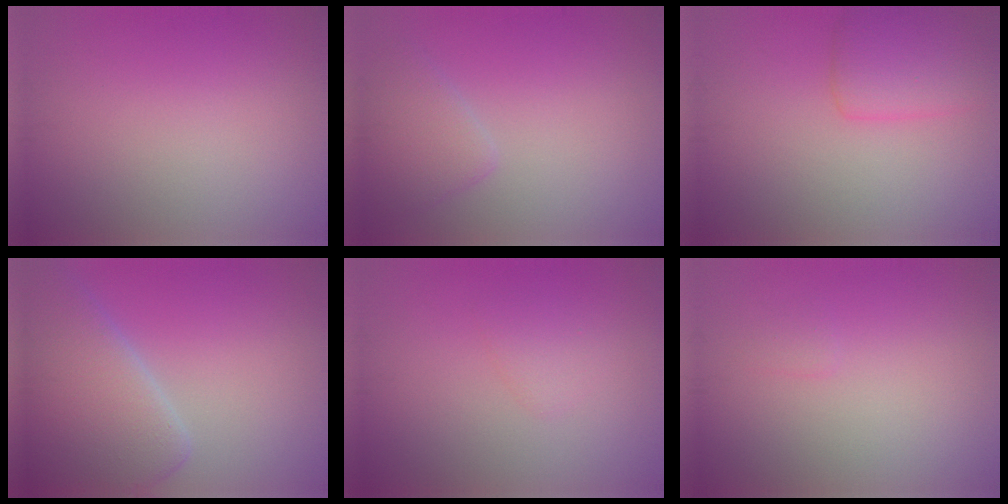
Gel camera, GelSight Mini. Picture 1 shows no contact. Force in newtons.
{"total": 2.4, "press": 2.4, "slide": 0.2}
{"total": 3.1, "press": 3.1, "slide": 0.2}
{"total": 8.6, "press": 8.6, "slide": 0.7}
{"total": 1.2, "press": 1.1, "slide": 0.1}
{"total": 0.5, "press": 0.5, "slide": 0.1}